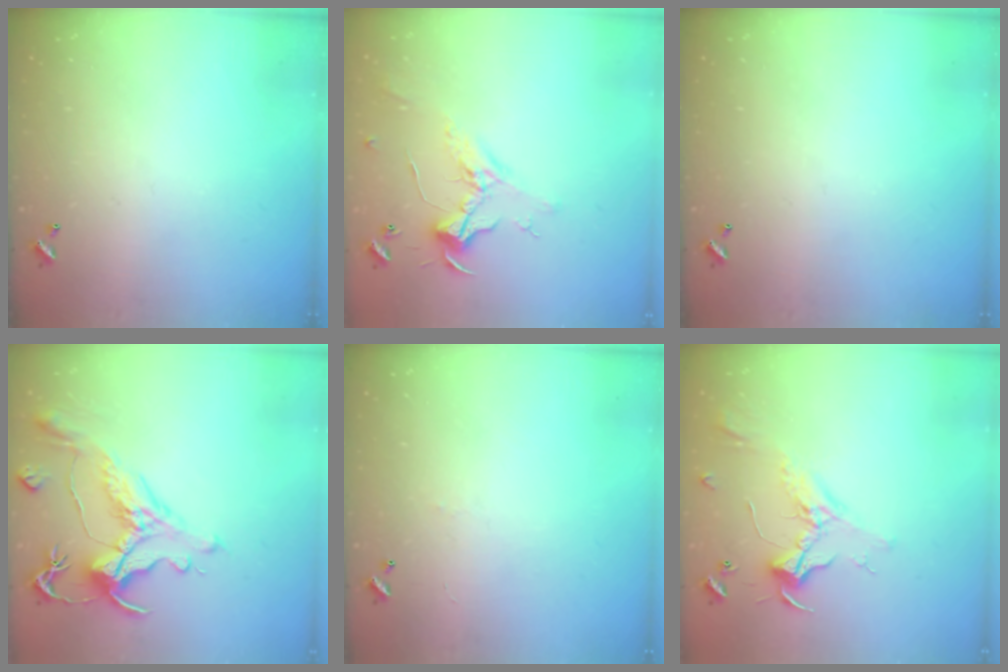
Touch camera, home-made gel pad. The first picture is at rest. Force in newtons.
{"total": 0.9, "press": 0.8, "slide": 0.4}
{"total": 0.0}
{"total": 2.5, "press": 2.0, "slide": 1.5}
{"total": 2.7, "press": 2.6, "slide": 0.5}
{"total": 2.5, "press": 2.4, "slide": 0.8}